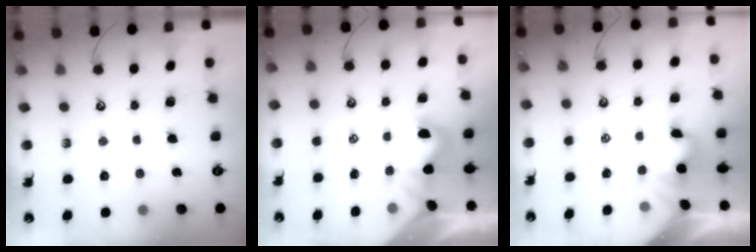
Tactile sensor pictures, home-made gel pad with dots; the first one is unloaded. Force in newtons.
{"total": 0.9, "press": 0.7, "slide": 0.5}
{"total": 2.1, "press": 2.1, "slide": 0.5}